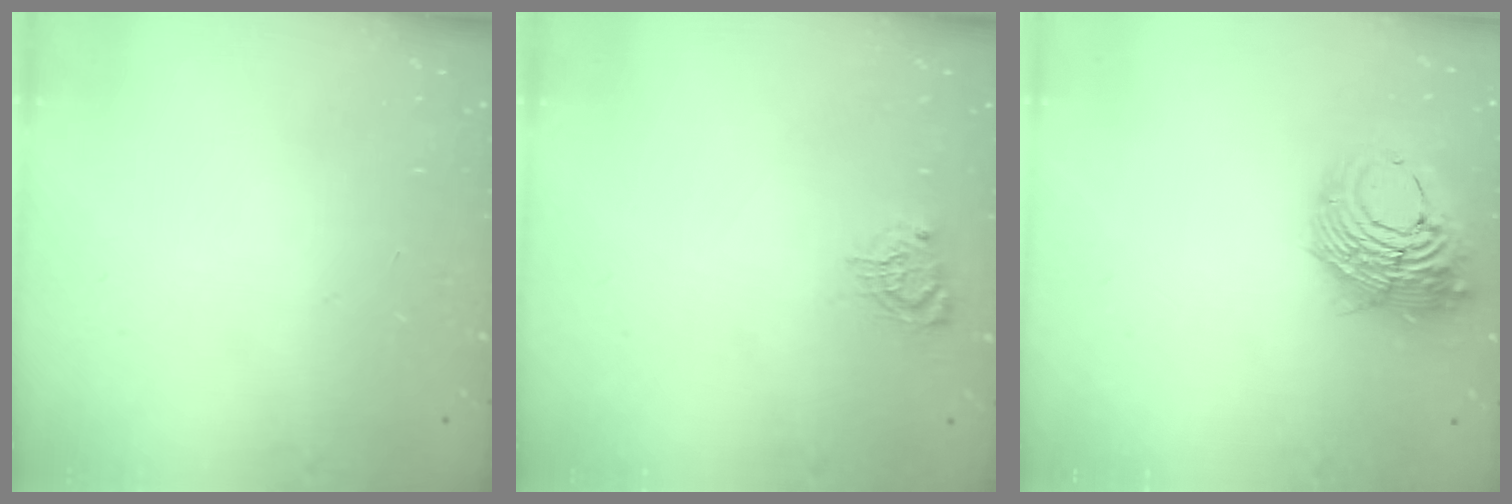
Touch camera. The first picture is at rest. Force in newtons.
{"total": 4.3, "press": 4.2, "slide": 0.4}
{"total": 13.3, "press": 13.2, "slide": 1.4}